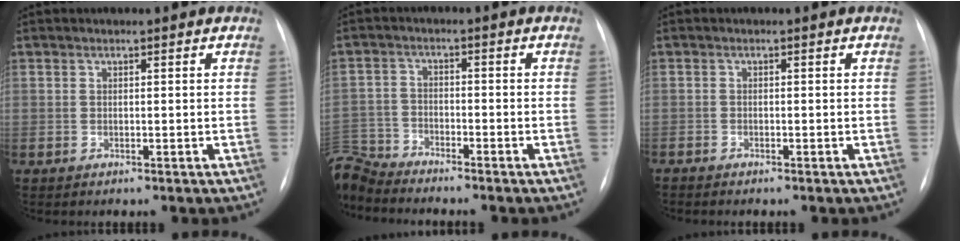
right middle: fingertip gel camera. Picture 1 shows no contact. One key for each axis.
{"total": 8.3, "fx": -8.2, "fy": 0.8, "fz": 0.8, "tx": -0.028, "ty": 0.004, "tz": -0.162}
{"total": 1.2, "fx": -1.0, "fy": 0.1, "fz": 0.5, "tx": -0.005, "ty": -0.002, "tz": -0.012}